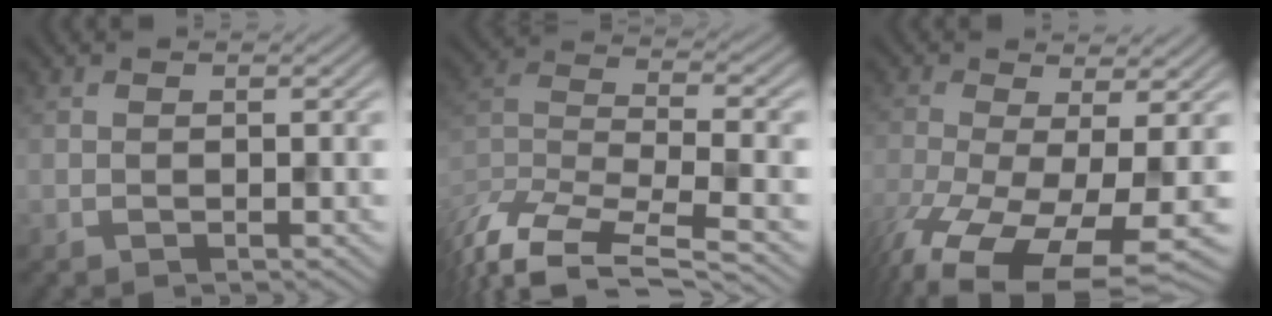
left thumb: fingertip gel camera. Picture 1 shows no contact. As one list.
[{"total": 13.3, "force": [-10.3, 4.1, 7.3], "torque": [-0.169, -0.016, -0.170]}, {"total": 11.4, "force": [-5.4, 3.5, 9.4], "torque": [-0.201, -0.031, -0.088]}]